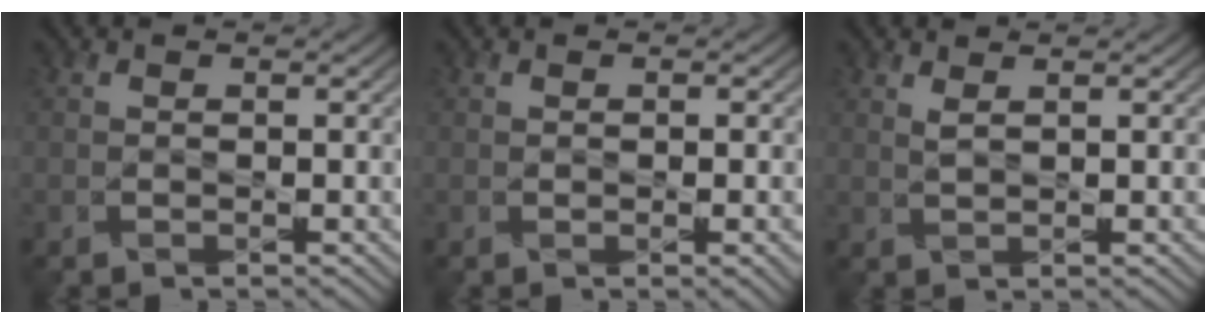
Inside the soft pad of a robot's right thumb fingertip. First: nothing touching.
{"total": 1.4, "force": [-0.1, 0.3, 1.4], "torque": [-0.022, -0.002, 0.000]}
{"total": 1.2, "force": [0.9, 0.1, 0.7], "torque": [-0.025, 0.000, 0.020]}